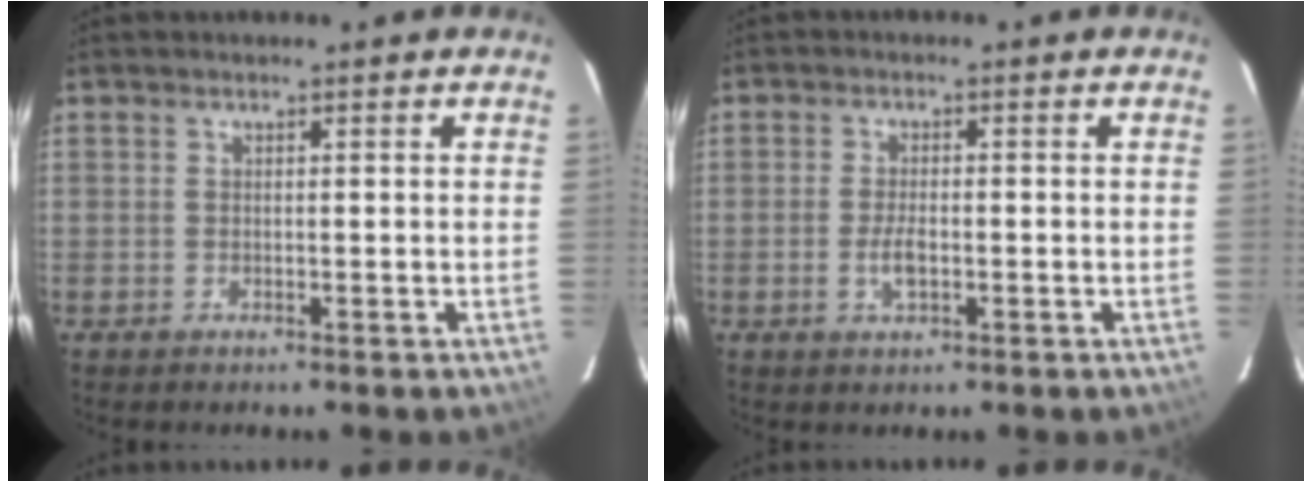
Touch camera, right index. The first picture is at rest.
{"total": 3.3, "force": [-0.9, 1.4, 2.8], "torque": [-0.057, 0.000, -0.016]}